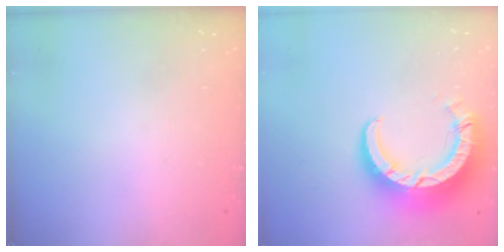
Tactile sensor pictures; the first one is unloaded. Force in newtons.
{"total": 11.5, "press": 11.5, "slide": 1.1}